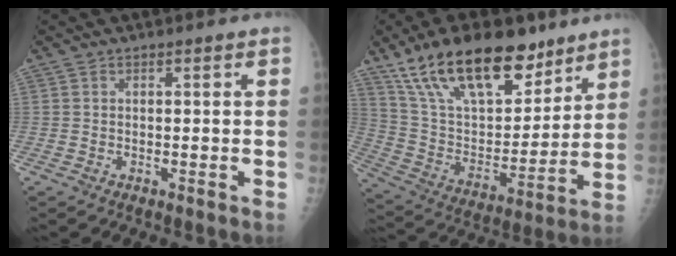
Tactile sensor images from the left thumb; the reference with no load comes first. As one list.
[{"total": 23.7, "force": [16.1, 10.6, 13.9], "torque": [-0.199, -0.048, 0.286]}]